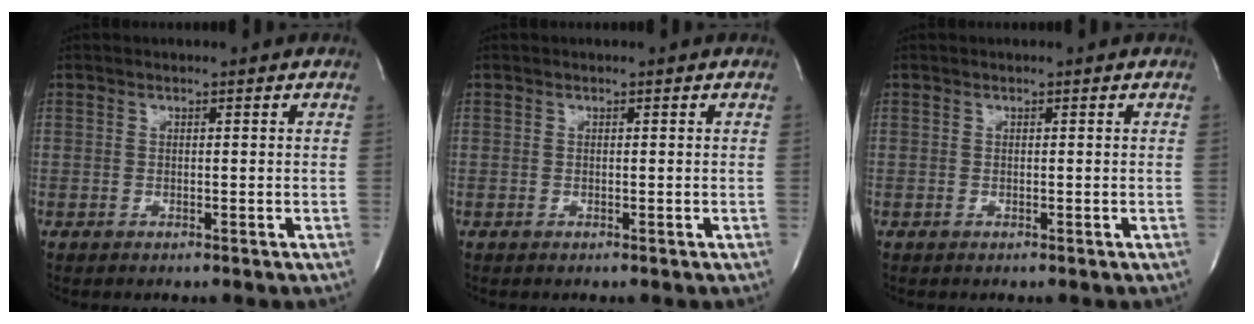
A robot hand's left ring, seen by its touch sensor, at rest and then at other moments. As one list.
[{"total": 0.0}, {"total": 0.0}]